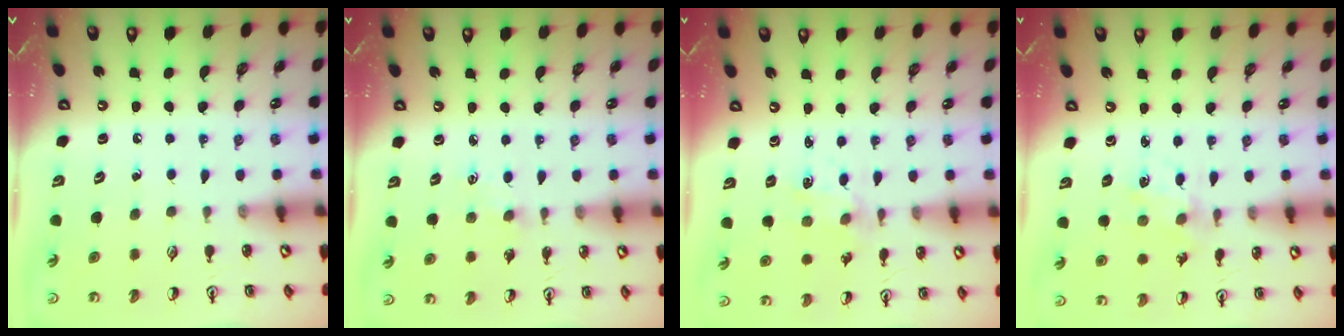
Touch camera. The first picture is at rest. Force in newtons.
{"total": 2.2, "press": 2.2, "slide": 0.4}
{"total": 1.7, "press": 1.7, "slide": 0.3}
{"total": 1.3, "press": 1.3, "slide": 0.1}